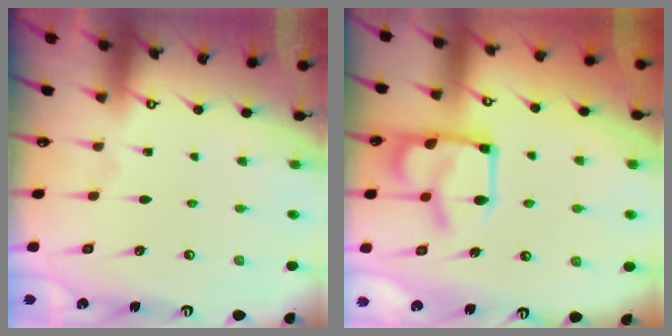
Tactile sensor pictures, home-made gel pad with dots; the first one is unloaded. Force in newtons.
{"total": 10.8, "press": 10.7, "slide": 1.9}